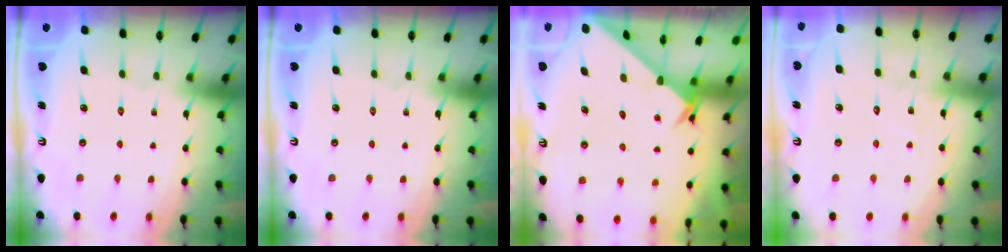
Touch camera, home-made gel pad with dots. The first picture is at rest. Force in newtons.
{"total": 0.0}
{"total": 2.5, "press": 2.5, "slide": 0.2}
{"total": 4.1, "press": 4.1, "slide": 0.4}